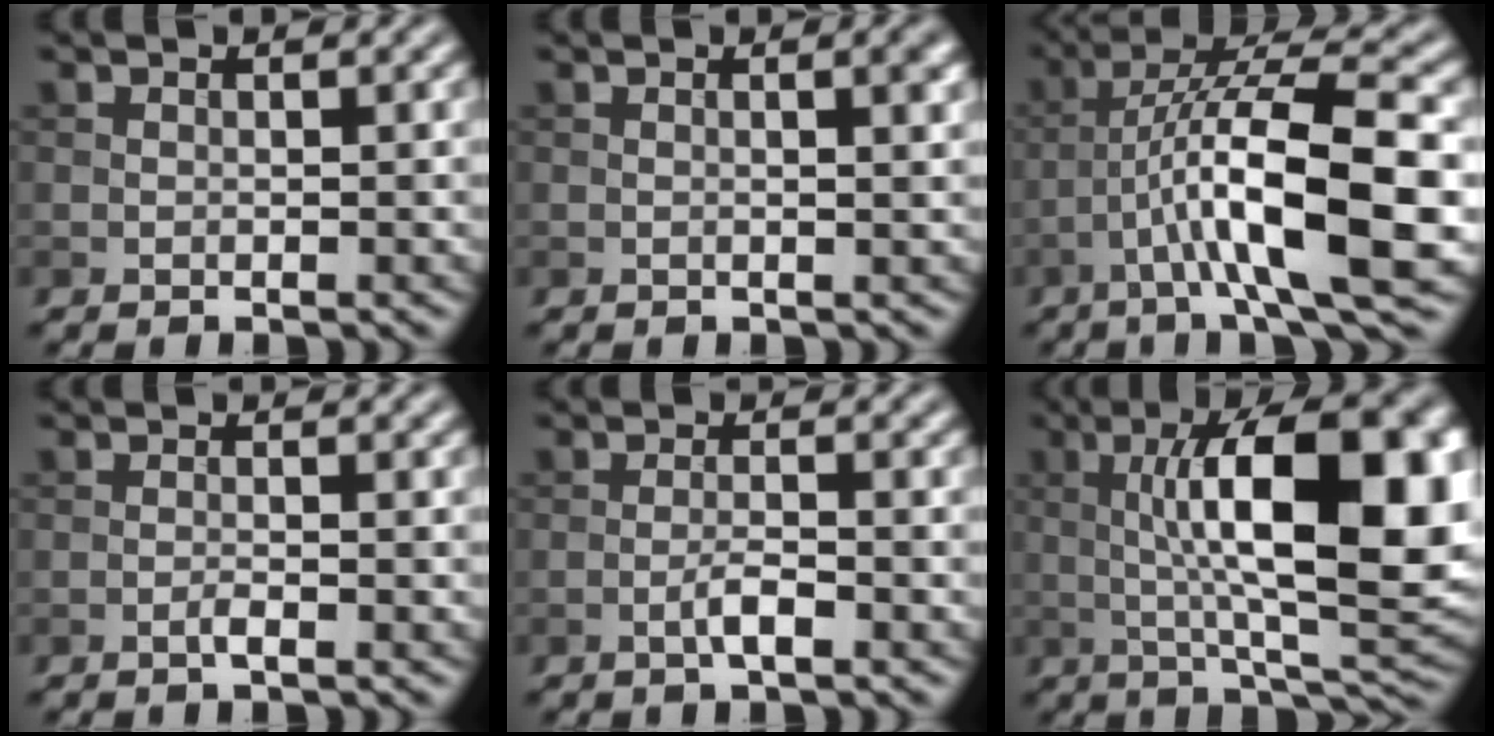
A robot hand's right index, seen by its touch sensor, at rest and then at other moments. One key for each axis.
{"total": 2.2, "fx": 0.4, "fy": 0.6, "fz": 2.0, "tx": -0.018, "ty": 0.004, "tz": 0.002}
{"total": 10.9, "fx": -2.9, "fy": 2.3, "fz": 10.2, "tx": -0.171, "ty": 0.024, "tz": -0.049}
{"total": 1.0, "fx": -0.5, "fy": 0.1, "fz": 0.8, "tx": -0.016, "ty": 0.001, "tz": -0.011}
{"total": 1.9, "fx": -0.9, "fy": 0.3, "fz": 1.6, "tx": -0.031, "ty": 0.004, "tz": -0.019}
{"total": 14.6, "fx": 1.8, "fy": 4.9, "fz": 13.6, "tx": -0.180, "ty": 0.011, "tz": 0.020}